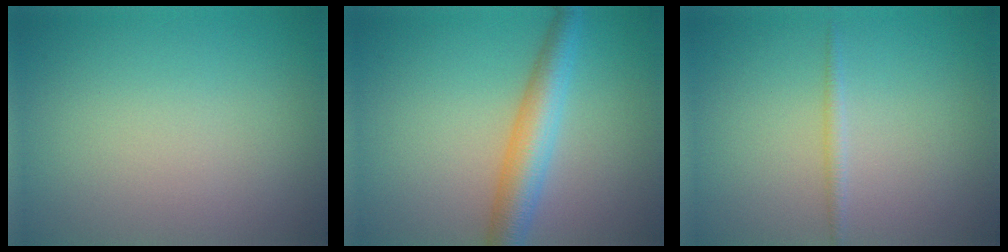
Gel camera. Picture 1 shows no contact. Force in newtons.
{"total": 4.7, "press": 4.7, "slide": 0.1}
{"total": 0.9, "press": 0.9, "slide": 0.0}